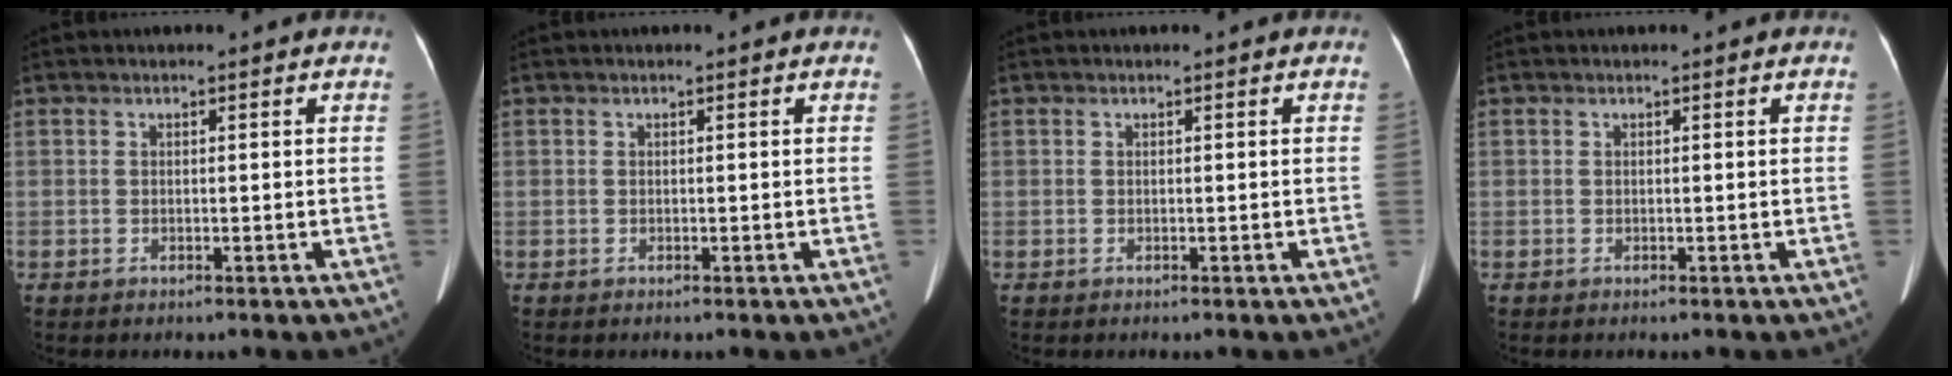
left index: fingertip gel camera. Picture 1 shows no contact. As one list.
[{"total": 0.0}, {"total": 0.0}, {"total": 0.0}]